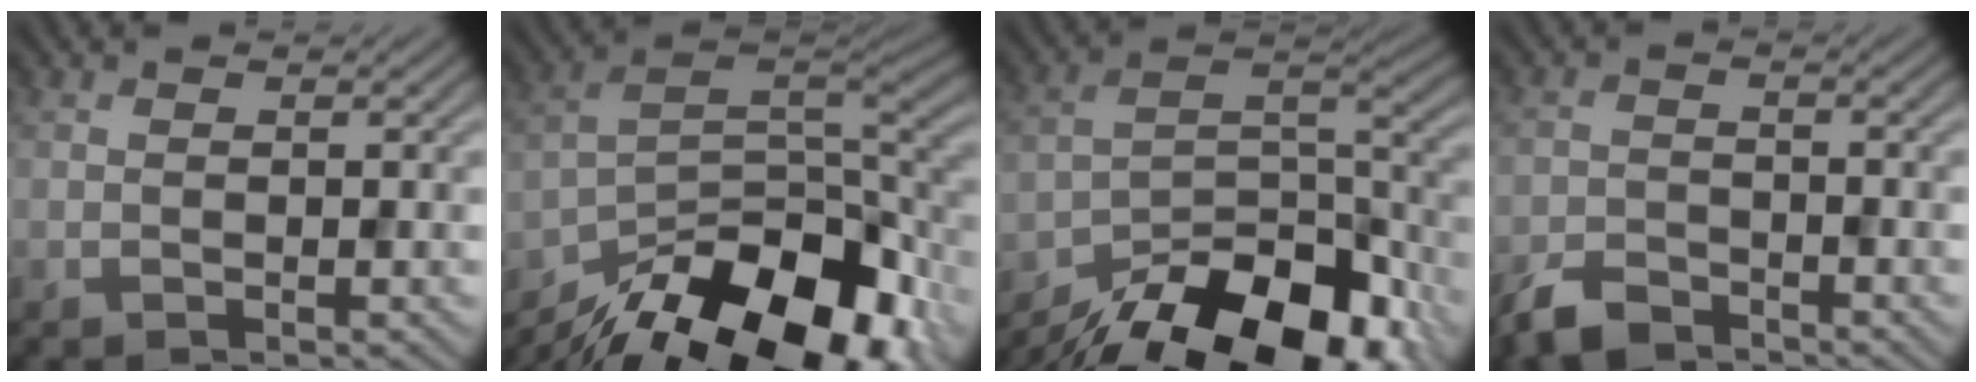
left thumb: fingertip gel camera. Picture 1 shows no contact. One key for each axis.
{"total": 19.0, "fx": -13.7, "fy": 7.4, "fz": 10.9, "tx": -0.202, "ty": -0.031, "tz": -0.213}
{"total": 18.1, "fx": -14.1, "fy": 6.5, "fz": 9.3, "tx": -0.187, "ty": -0.028, "tz": -0.208}
{"total": 4.2, "fx": -3.5, "fy": 1.6, "fz": 1.7, "tx": -0.031, "ty": -0.005, "tz": -0.076}